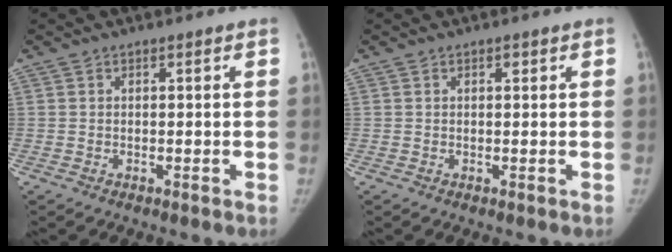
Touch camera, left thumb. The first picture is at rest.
{"total": 0.8, "force": [0.4, 0.4, 0.5], "torque": [-0.005, -0.001, 0.006]}